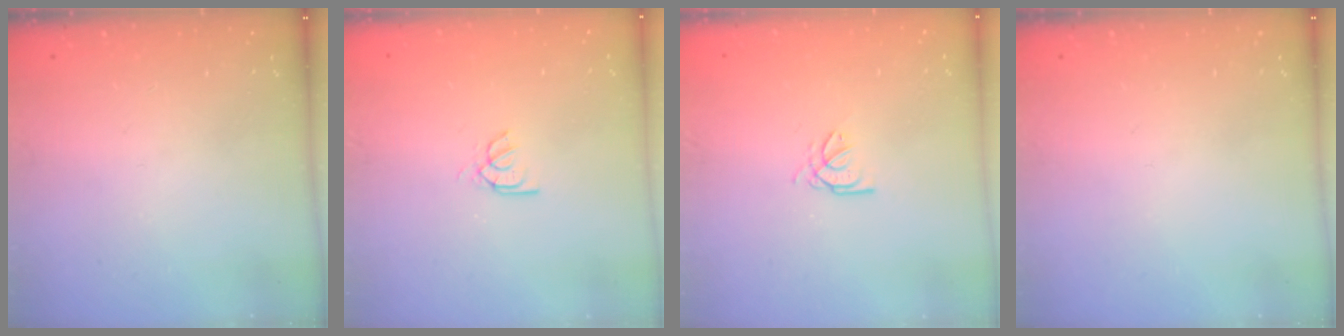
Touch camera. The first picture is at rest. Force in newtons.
{"total": 2.9, "press": 2.9, "slide": 0.3}
{"total": 2.7, "press": 2.7, "slide": 0.4}
{"total": 0.0}